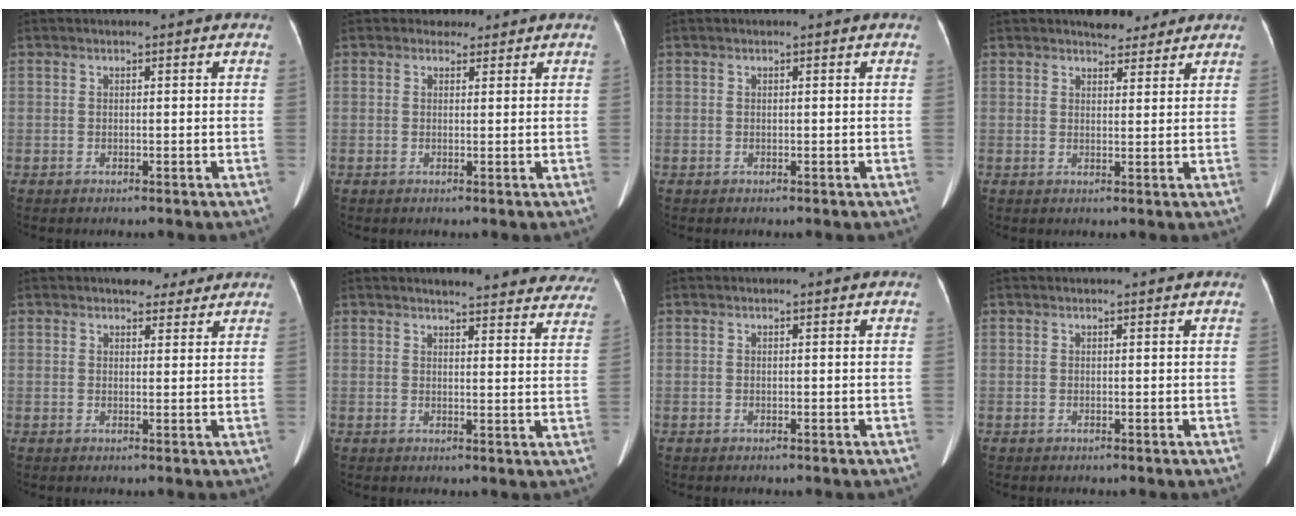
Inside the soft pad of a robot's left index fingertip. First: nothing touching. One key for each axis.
{"total": 1.5, "fx": 1.1, "fy": 0.9, "fz": -0.2, "tx": 0.006, "ty": 0.004, "tz": 0.011}
{"total": 0.0}
{"total": 4.2, "fx": 3.7, "fy": 1.6, "fz": 1.2, "tx": -0.013, "ty": 0.006, "tz": 0.054}
{"total": 4.4, "fx": 3.6, "fy": 2.1, "fz": 1.5, "tx": -0.014, "ty": 0.010, "tz": 0.052}
{"total": 19.4, "fx": 18.1, "fy": 3.6, "fz": 6.0, "tx": -0.056, "ty": -0.047, "tz": 0.193}
{"total": 0.0}
{"total": 1.2, "fx": 1.1, "fy": 0.2, "fz": 0.4, "tx": -0.010, "ty": 0.020, "tz": 0.010}